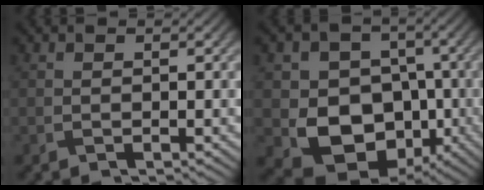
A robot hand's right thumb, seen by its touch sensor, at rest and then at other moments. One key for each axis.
{"total": 10.9, "fx": -2.2, "fy": 8.8, "fz": 6.1, "tx": -0.101, "ty": -0.025, "tz": -0.061}